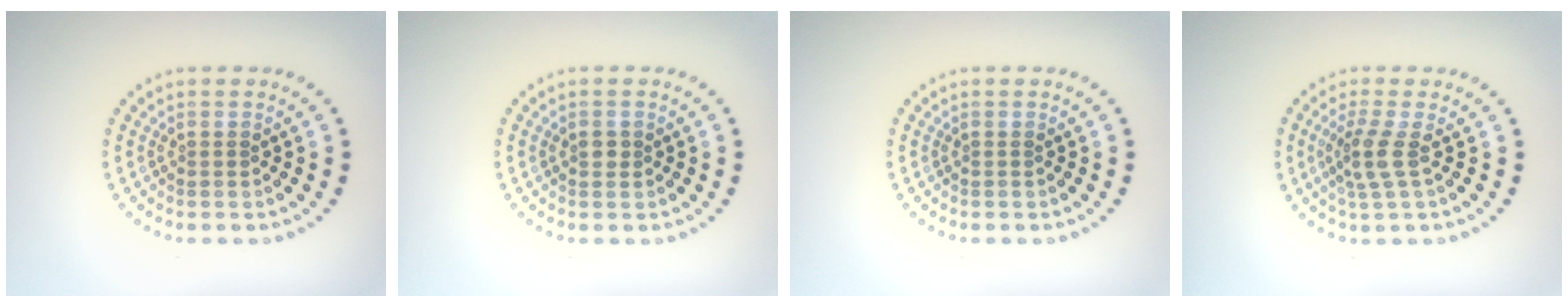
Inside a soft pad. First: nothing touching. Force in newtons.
{"total": 1.0, "press": 0.9, "slide": 0.2}
{"total": 0.0}
{"total": 2.5, "press": 1.9, "slide": 1.7}